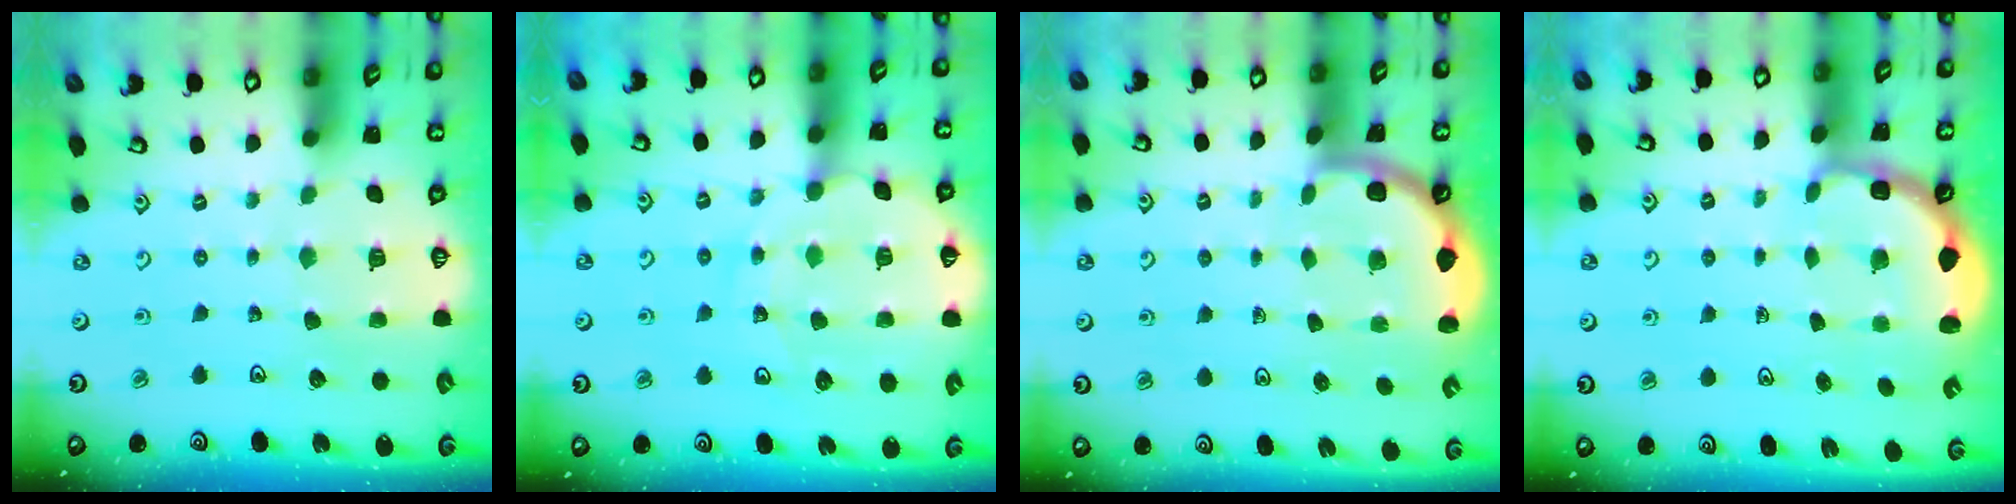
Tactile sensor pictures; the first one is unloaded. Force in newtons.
{"total": 11.7, "press": 11.2, "slide": 3.1}
{"total": 2.2, "press": 2.2, "slide": 0.1}
{"total": 2.7, "press": 2.1, "slide": 1.7}